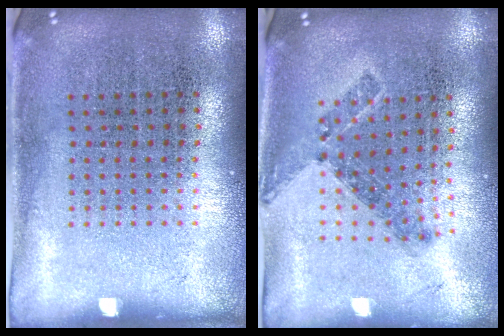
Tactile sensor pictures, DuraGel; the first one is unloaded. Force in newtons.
{"total": 0.7, "press": 0.6, "slide": 0.3}